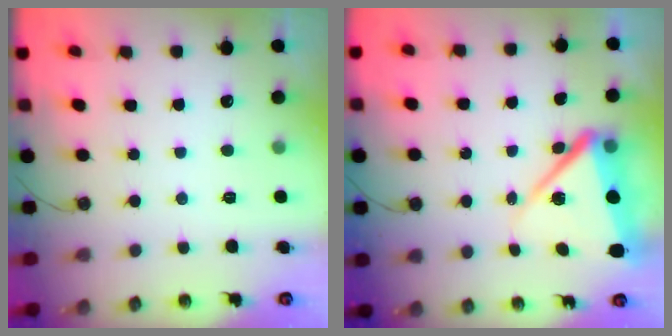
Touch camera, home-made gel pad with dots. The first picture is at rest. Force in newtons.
{"total": 10.1, "press": 10.1, "slide": 0.9}